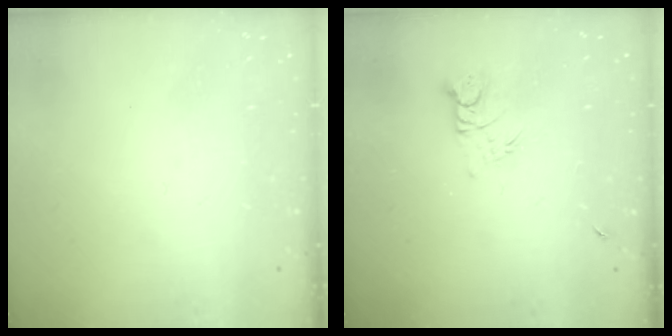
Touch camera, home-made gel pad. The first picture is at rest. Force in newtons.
{"total": 3.8, "press": 3.8, "slide": 0.4}